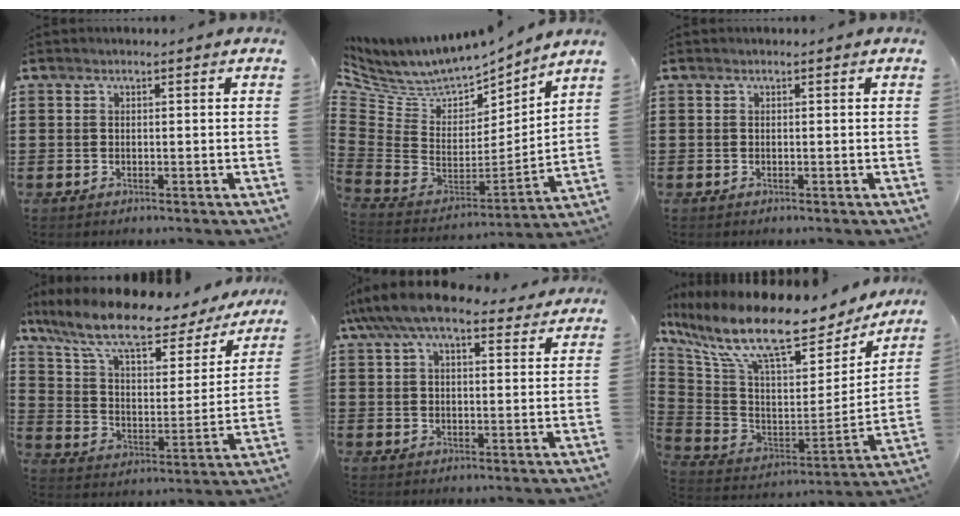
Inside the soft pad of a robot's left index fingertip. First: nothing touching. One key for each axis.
{"total": 5.5, "fx": 5.2, "fy": 1.8, "fz": 0.2, "tx": -0.047, "ty": -0.060, "tz": 0.090}
{"total": 0.0}
{"total": 11.2, "fx": 9.2, "fy": 2.4, "fz": 5.9, "tx": -0.146, "ty": -0.056, "tz": 0.156}
{"total": 8.9, "fx": 7.2, "fy": 2.3, "fz": 4.8, "tx": -0.112, "ty": -0.011, "tz": 0.133}
{"total": 14.3, "fx": 9.7, "fy": 3.8, "fz": 9.8, "tx": -0.218, "ty": -0.062, "tz": 0.163}